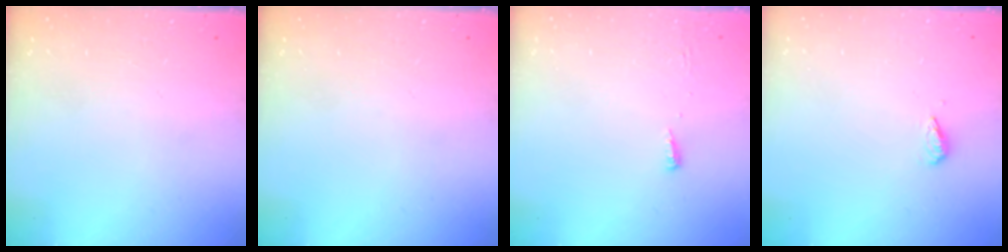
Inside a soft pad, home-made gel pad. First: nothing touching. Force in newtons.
{"total": 0.0}
{"total": 3.7, "press": 3.7, "slide": 0.5}
{"total": 2.7, "press": 2.7, "slide": 0.6}